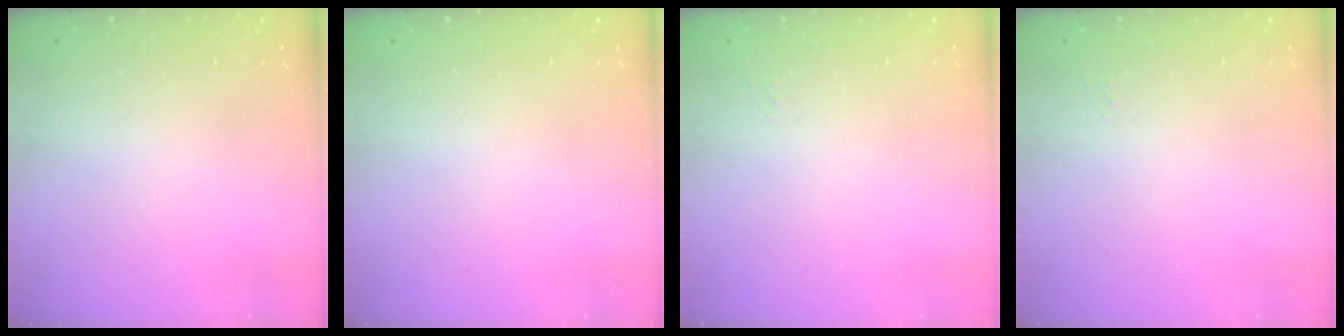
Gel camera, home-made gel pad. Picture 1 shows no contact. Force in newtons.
{"total": 5.0, "press": 5.0, "slide": 0.5}
{"total": 5.1, "press": 5.1, "slide": 0.5}
{"total": 5.1, "press": 5.1, "slide": 0.5}